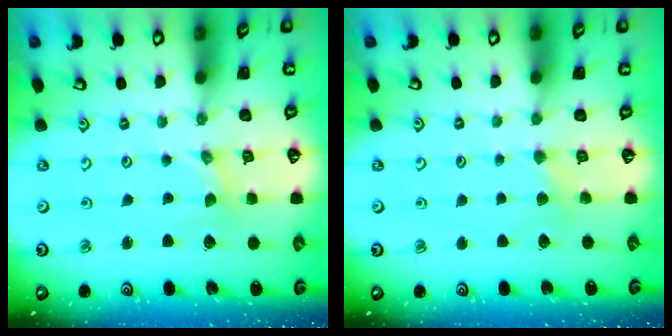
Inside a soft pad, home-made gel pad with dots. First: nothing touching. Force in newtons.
{"total": 3.0, "press": 2.9, "slide": 0.5}